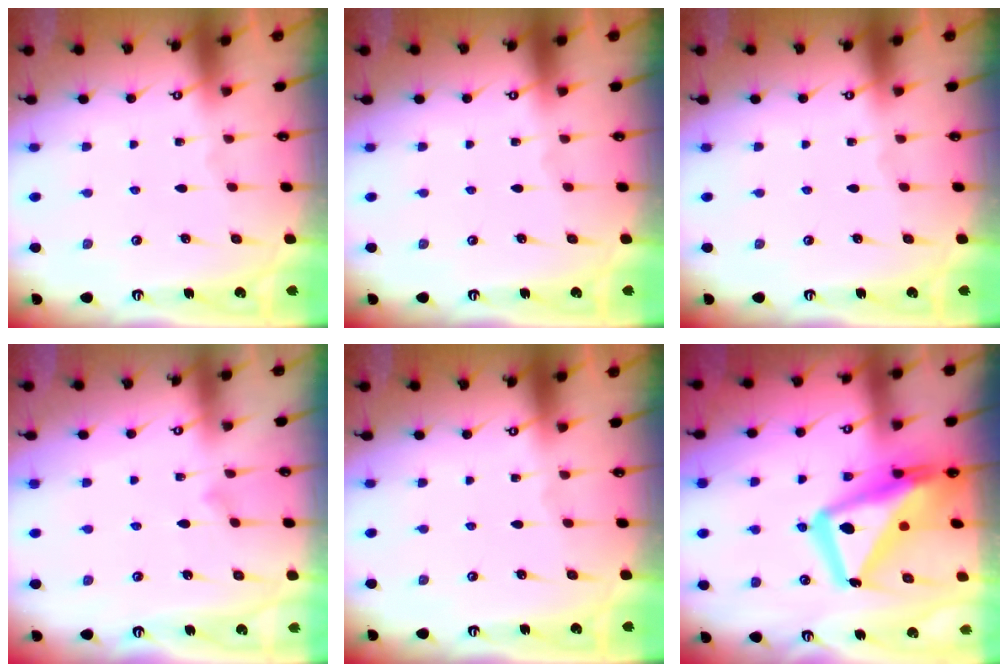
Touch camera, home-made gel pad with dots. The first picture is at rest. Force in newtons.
{"total": 0.0}
{"total": 0.0}
{"total": 6.8, "press": 6.8, "slide": 0.4}
{"total": 0.0}
{"total": 19.9, "press": 19.8, "slide": 2.0}